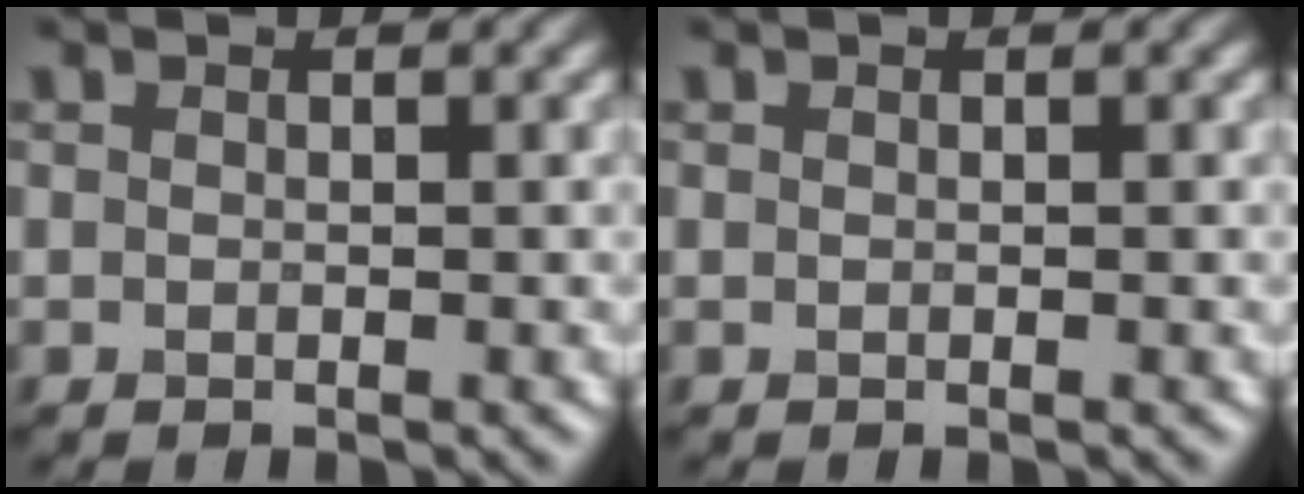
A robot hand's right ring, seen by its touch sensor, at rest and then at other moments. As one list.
[{"total": 0.0}]